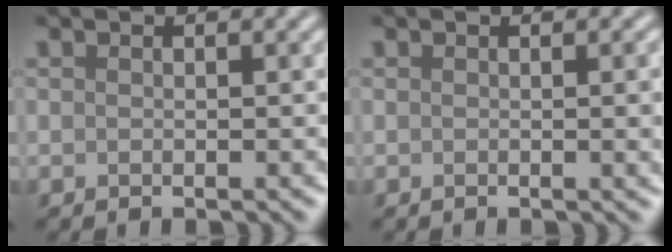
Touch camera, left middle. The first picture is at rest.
{"total": 2.3, "force": [0.0, 0.7, 2.2], "torque": [-0.020, 0.000, -0.003]}